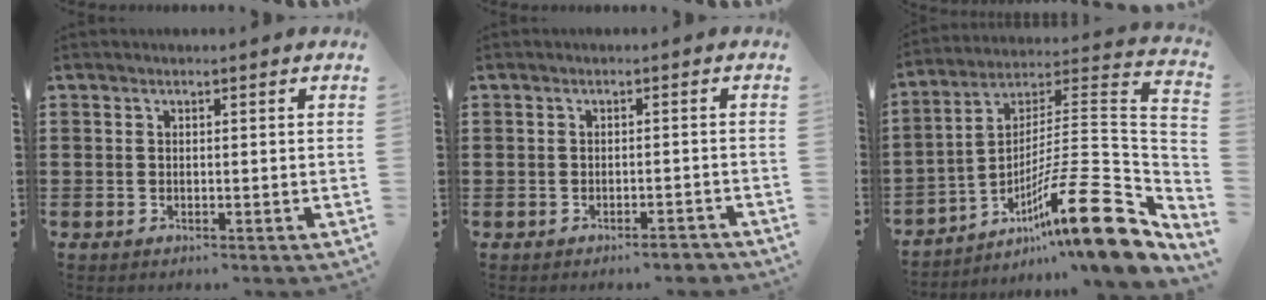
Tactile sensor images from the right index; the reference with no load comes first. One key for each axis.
{"total": 2.0, "fx": -1.9, "fy": 0.4, "fz": 0.4, "tx": -0.012, "ty": 0.000, "tz": -0.038}
{"total": 18.0, "fx": -8.9, "fy": 2.8, "fz": 15.4, "tx": -0.231, "ty": -0.003, "tz": -0.156}